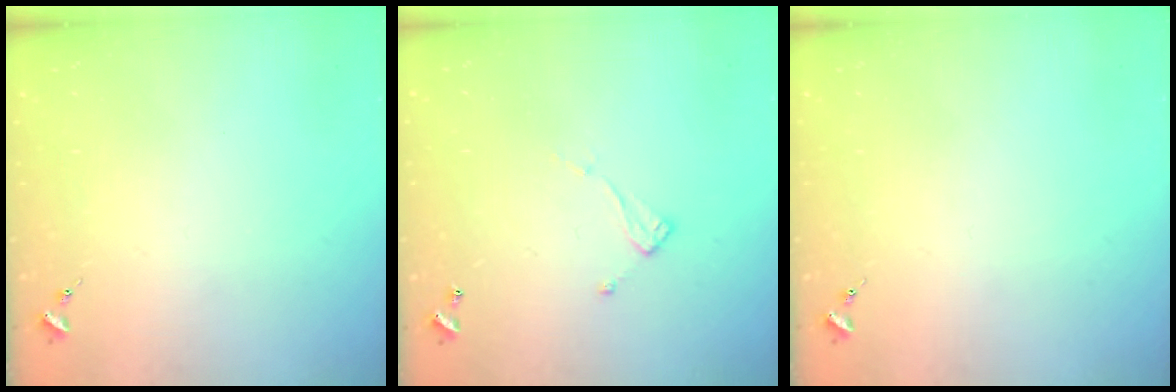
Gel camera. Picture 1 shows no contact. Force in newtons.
{"total": 6.6, "press": 6.6, "slide": 0.1}
{"total": 0.0}